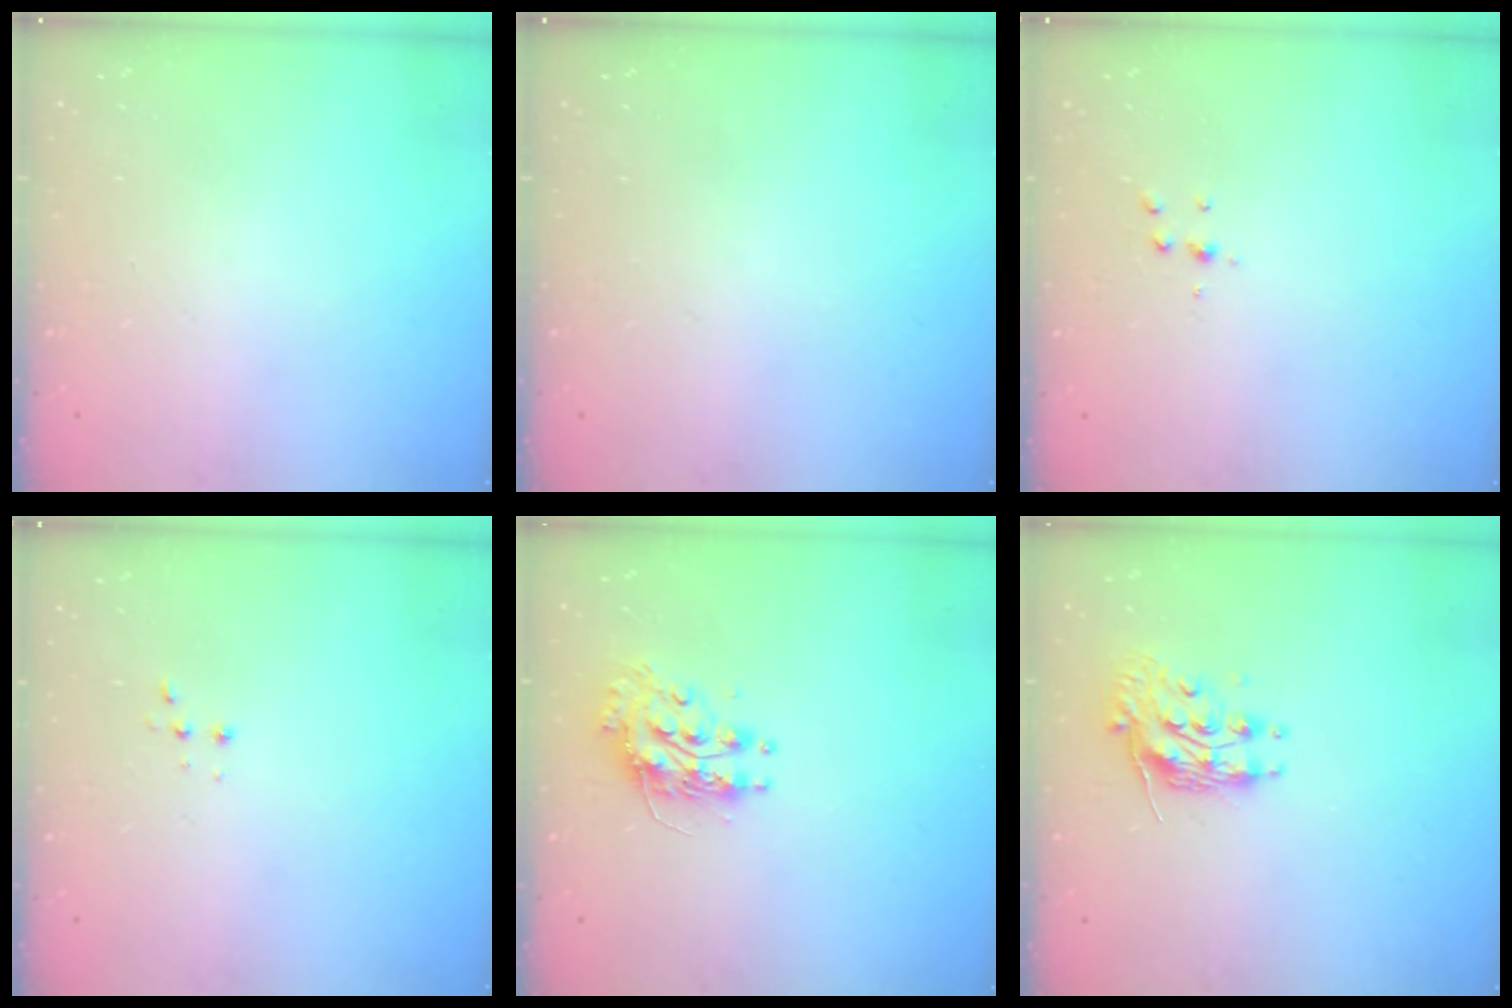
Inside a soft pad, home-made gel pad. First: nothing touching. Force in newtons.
{"total": 0.0}
{"total": 3.8, "press": 3.8, "slide": 0.4}
{"total": 2.7, "press": 2.7, "slide": 0.5}
{"total": 10.5, "press": 10.5, "slide": 0.3}
{"total": 9.8, "press": 9.7, "slide": 0.8}